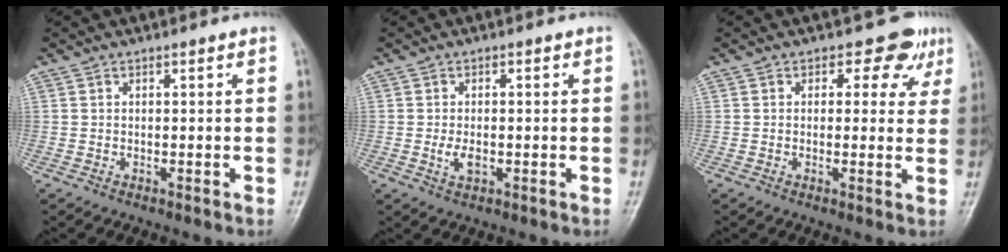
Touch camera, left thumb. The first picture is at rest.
{"total": 2.9, "force": [-0.6, 1.7, 2.3], "torque": [-0.043, -0.003, -0.011]}
{"total": 5.2, "force": [2.9, 3.7, 2.3], "torque": [0.012, -0.008, 0.025]}